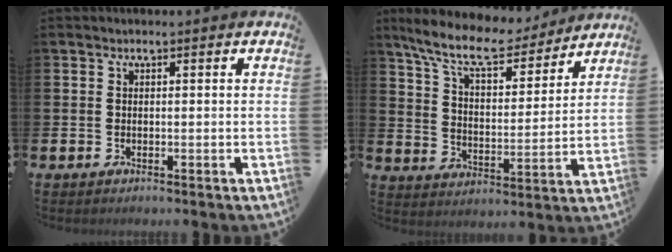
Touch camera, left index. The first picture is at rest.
{"total": 10.3, "force": [9.1, 2.8, 4.1], "torque": [-0.108, -0.053, 0.158]}